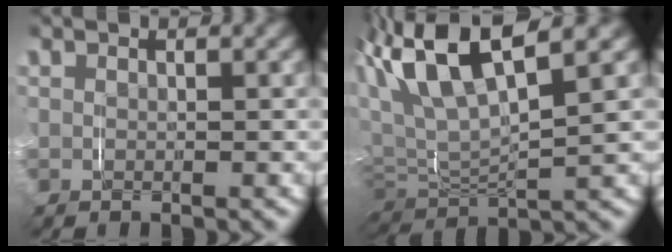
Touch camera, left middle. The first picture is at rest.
{"total": 9.5, "force": [3.5, 5.4, 7.0], "torque": [-0.161, 0.007, 0.055]}